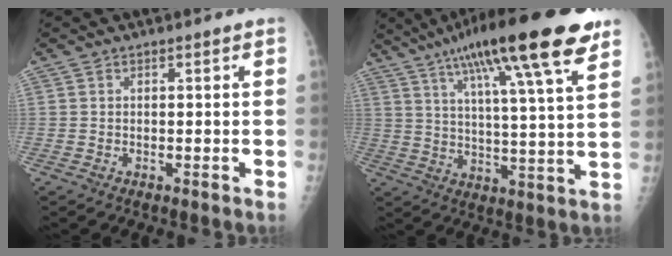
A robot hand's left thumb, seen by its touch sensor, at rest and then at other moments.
{"total": 22.9, "force": [13.6, 3.6, 18.1], "torque": [-0.282, -0.022, 0.206]}